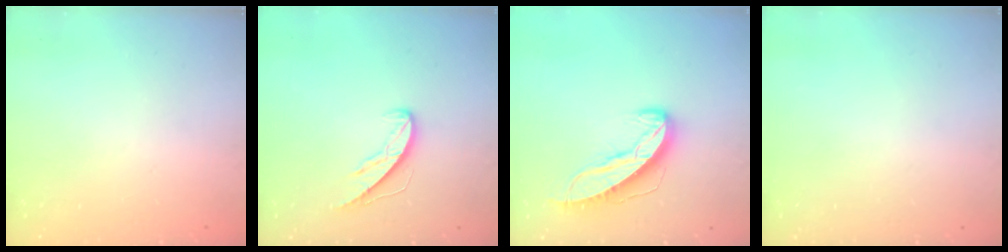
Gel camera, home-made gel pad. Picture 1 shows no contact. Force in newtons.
{"total": 5.7, "press": 5.7, "slide": 0.4}
{"total": 9.8, "press": 9.8, "slide": 0.5}
{"total": 0.0}